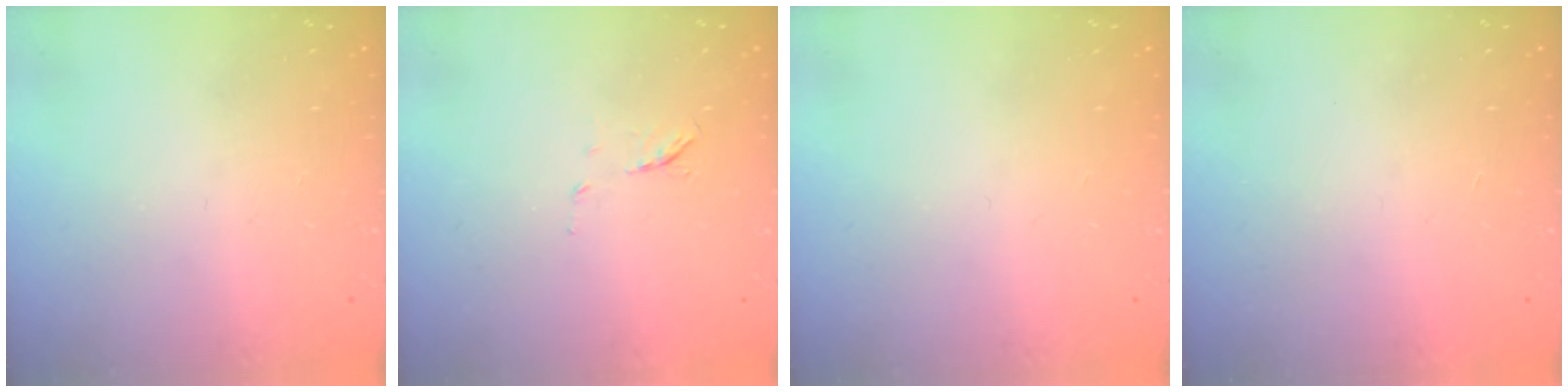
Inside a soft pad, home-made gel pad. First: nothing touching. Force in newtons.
{"total": 4.9, "press": 4.8, "slide": 1.3}
{"total": 0.0}
{"total": 1.5, "press": 1.5, "slide": 0.1}